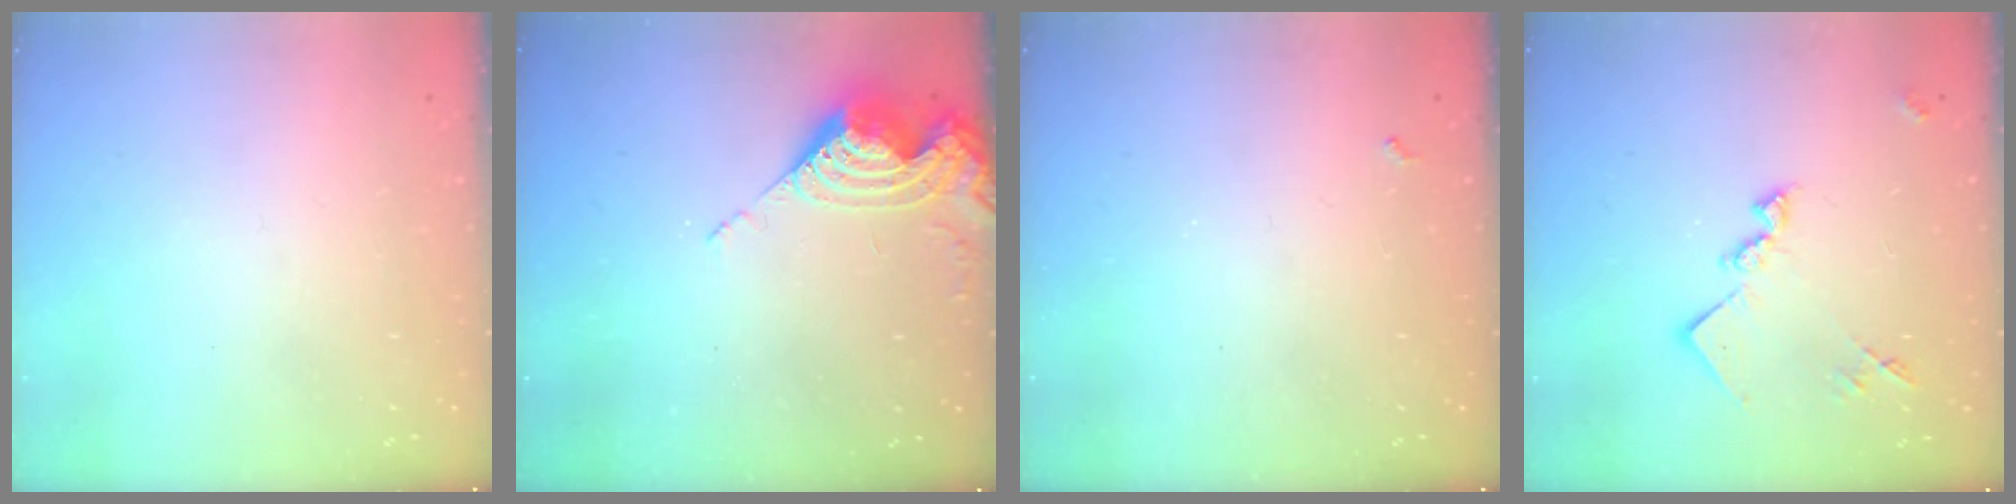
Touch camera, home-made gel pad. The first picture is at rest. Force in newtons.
{"total": 8.5, "press": 8.4, "slide": 0.9}
{"total": 1.9, "press": 1.9, "slide": 0.4}
{"total": 12.5, "press": 12.5, "slide": 0.6}